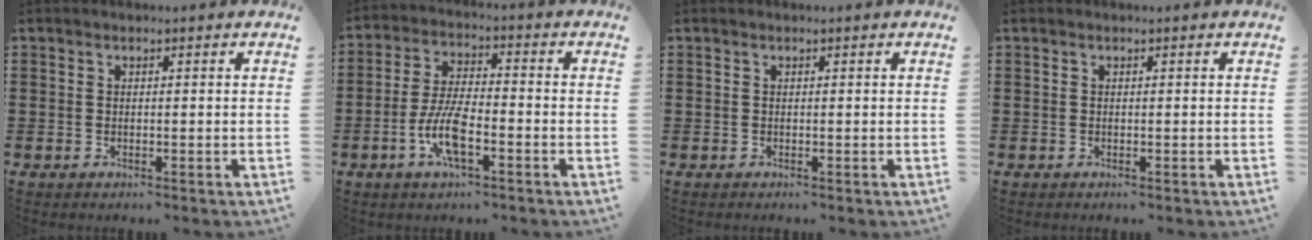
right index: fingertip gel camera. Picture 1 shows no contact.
{"total": 7.7, "force": [-3.0, 2.4, 6.6], "torque": [-0.148, -0.008, -0.060]}
{"total": 0.0}
{"total": 0.0}